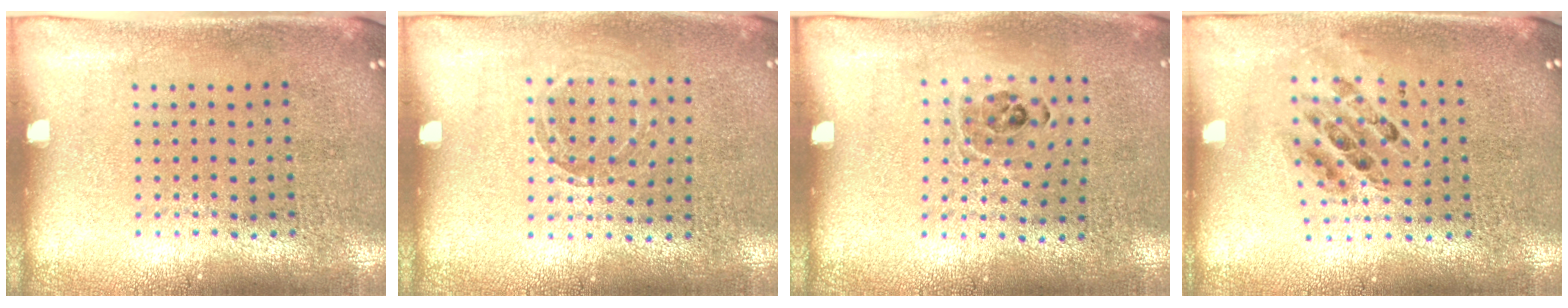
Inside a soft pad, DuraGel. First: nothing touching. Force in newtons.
{"total": 1.0, "press": 1.0, "slide": 0.1}
{"total": 0.8, "press": 0.8, "slide": 0.2}
{"total": 0.7, "press": 0.7, "slide": 0.1}